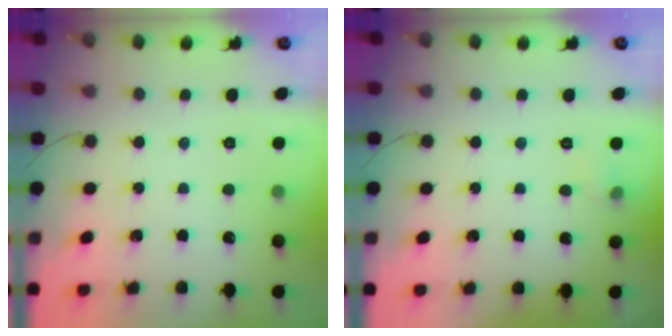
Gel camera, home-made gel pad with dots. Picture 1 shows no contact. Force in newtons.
{"total": 3.6, "press": 3.4, "slide": 1.1}